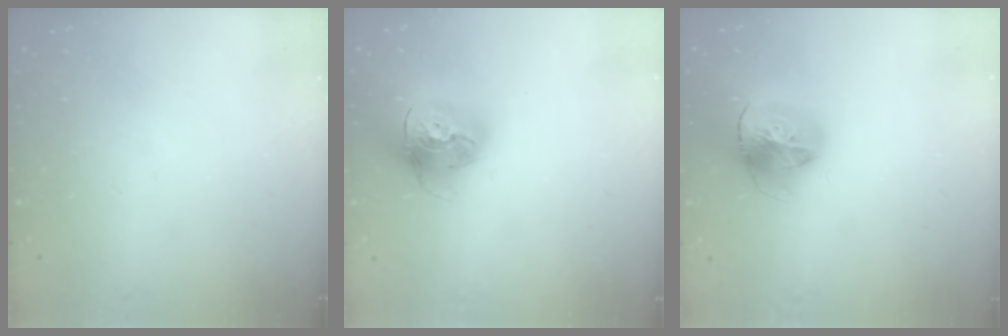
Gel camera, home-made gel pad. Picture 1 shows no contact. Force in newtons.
{"total": 16.3, "press": 16.2, "slide": 1.6}
{"total": 18.4, "press": 18.3, "slide": 2.2}